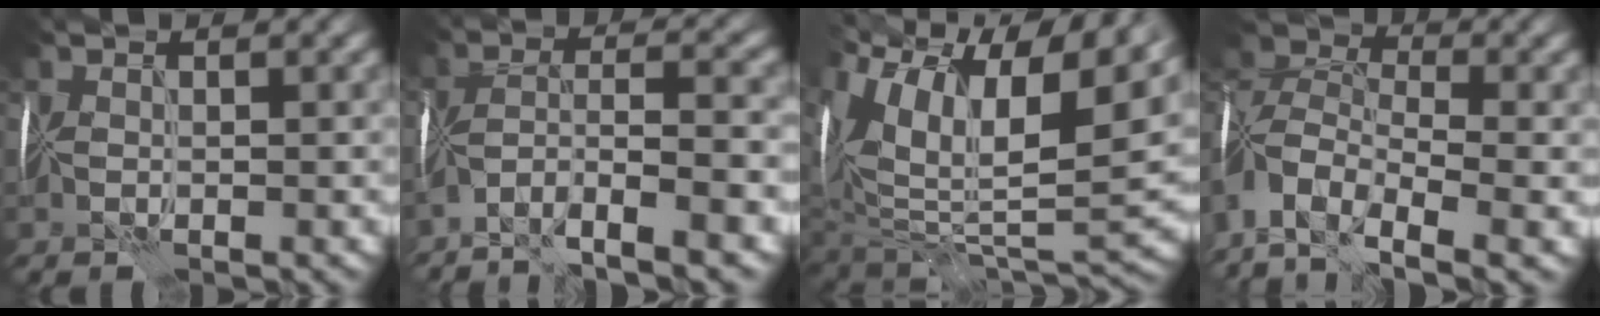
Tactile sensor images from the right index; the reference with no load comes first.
{"total": 6.5, "force": [-4.1, 1.4, 4.9], "torque": [-0.086, 0.014, -0.079]}
{"total": 14.1, "force": [8.6, 5.7, 9.7], "torque": [-0.184, 0.041, 0.151]}
{"total": 10.1, "force": [-4.8, 5.7, 6.8], "torque": [-0.144, 0.007, -0.105]}